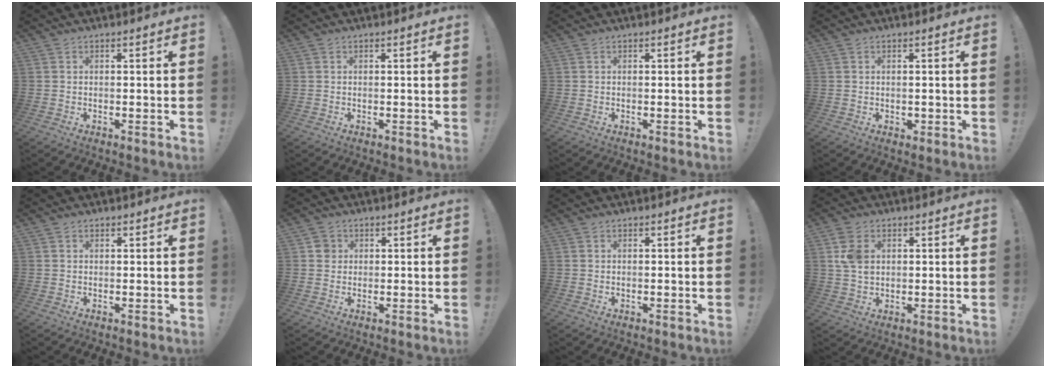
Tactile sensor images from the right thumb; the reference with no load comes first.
{"total": 0.0}
{"total": 0.0}
{"total": 0.9, "force": [0.1, 0.9, 0.3], "torque": [0.000, 0.000, 0.001]}
{"total": 0.6, "force": [0.4, 0.4, 0.1], "torque": [0.002, -0.001, 0.008]}
{"total": 3.1, "force": [0.6, 2.9, 0.9], "torque": [-0.010, 0.004, 0.011]}
{"total": 0.0}
{"total": 6.8, "force": [1.8, 4.8, 4.4], "torque": [-0.076, 0.004, 0.035]}